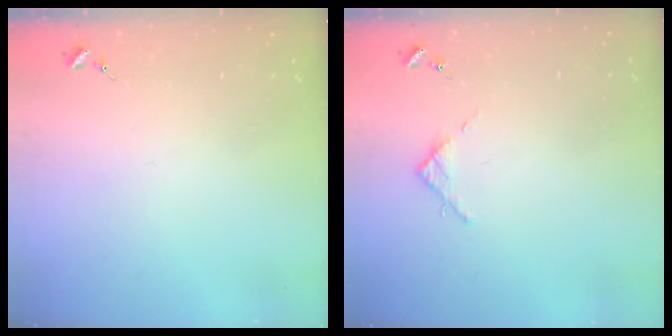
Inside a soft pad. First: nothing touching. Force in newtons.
{"total": 3.8, "press": 3.8, "slide": 0.5}